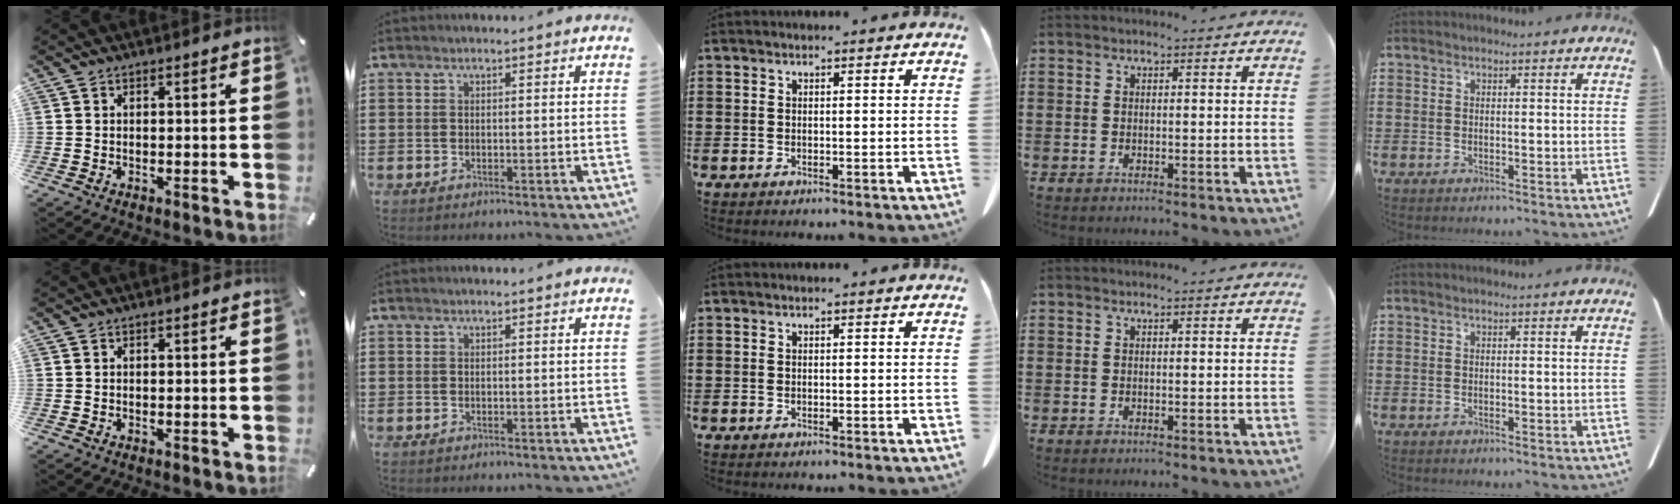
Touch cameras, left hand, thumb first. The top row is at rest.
{}